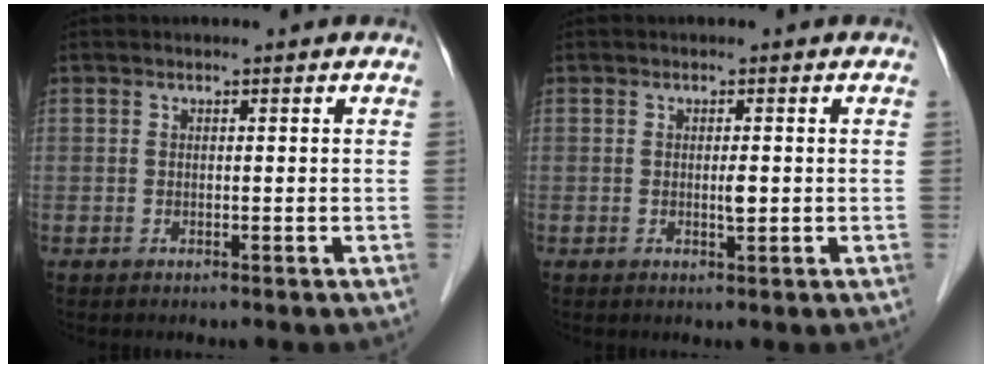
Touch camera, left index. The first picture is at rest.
{"total": 1.4, "force": [-0.1, 0.3, 1.3], "torque": [-0.024, -0.001, 0.000]}